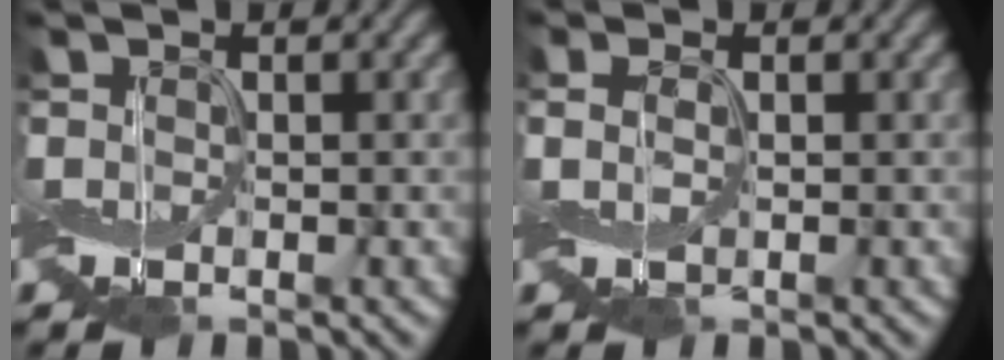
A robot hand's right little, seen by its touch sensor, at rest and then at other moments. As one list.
[{"total": 0.7, "force": [-0.1, 0.3, 0.6], "torque": [-0.015, 0.004, -0.002]}]